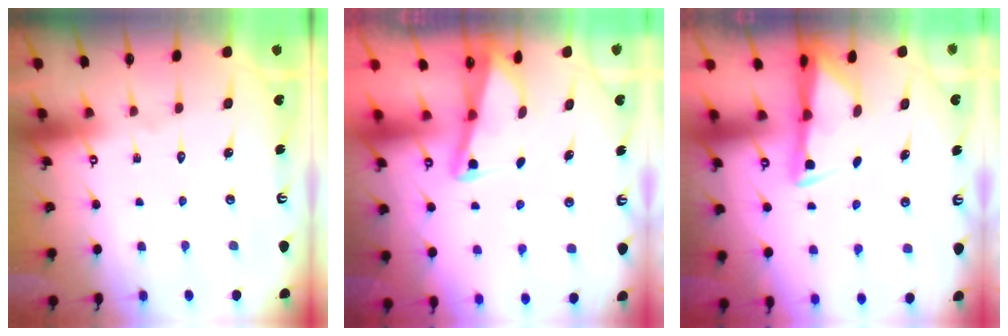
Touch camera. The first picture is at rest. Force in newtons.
{"total": 2.1, "press": 2.1, "slide": 0.4}
{"total": 3.0, "press": 3.0, "slide": 0.5}